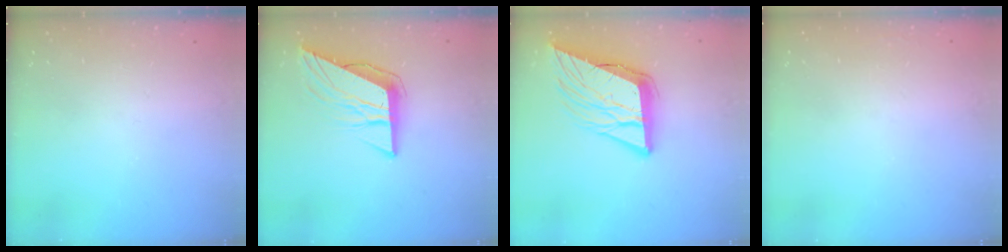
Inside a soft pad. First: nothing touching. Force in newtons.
{"total": 9.9, "press": 9.9, "slide": 0.8}
{"total": 15.3, "press": 15.1, "slide": 2.7}
{"total": 1.6, "press": 1.6, "slide": 0.0}